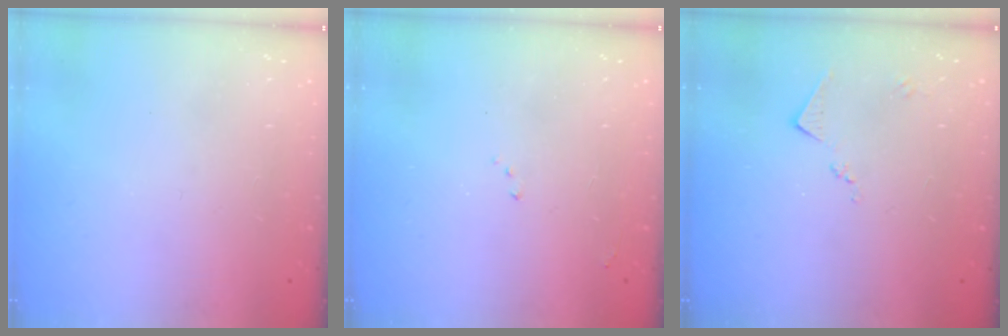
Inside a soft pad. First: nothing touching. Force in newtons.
{"total": 5.0, "press": 4.9, "slide": 0.8}
{"total": 6.4, "press": 6.4, "slide": 0.8}